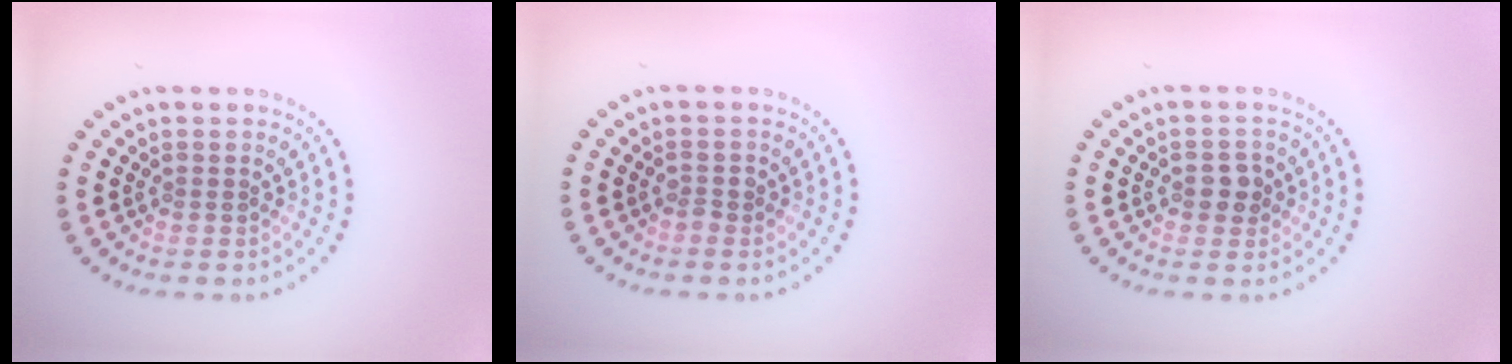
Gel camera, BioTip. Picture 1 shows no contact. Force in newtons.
{"total": 0.7, "press": 0.7, "slide": 0.1}
{"total": 1.9, "press": 1.8, "slide": 0.3}